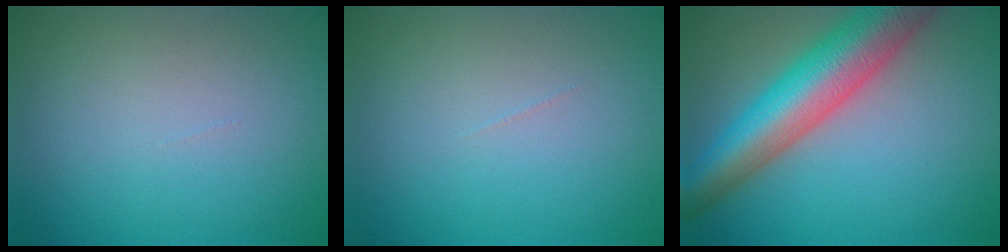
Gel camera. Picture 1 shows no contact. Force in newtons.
{"total": 0.0}
{"total": 9.4, "press": 9.4, "slide": 0.3}